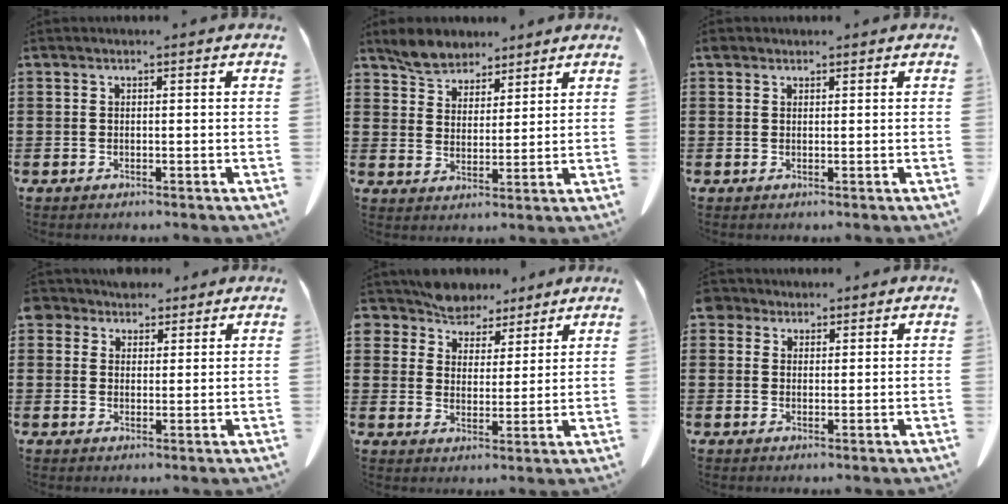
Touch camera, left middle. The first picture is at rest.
{"total": 5.0, "force": [4.5, 2.2, 0.5], "torque": [-0.031, -0.007, 0.086]}
{"total": 1.0, "force": [0.9, 0.6, 0.2], "torque": [-0.008, 0.003, 0.017]}
{"total": 4.0, "force": [3.3, 2.2, 0.6], "torque": [-0.017, 0.002, 0.062]}
{"total": 6.5, "force": [6.1, 2.5, 0.0], "torque": [-0.038, -0.032, 0.113]}
{"total": 2.7, "force": [2.1, 1.7, 0.6], "torque": [-0.012, 0.004, 0.038]}